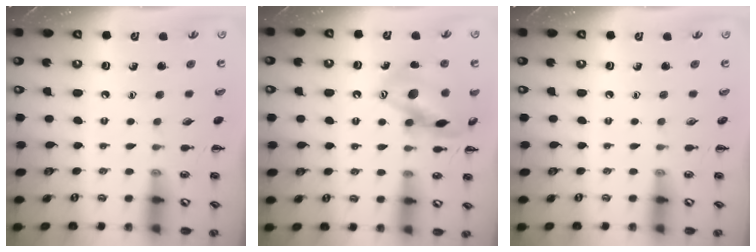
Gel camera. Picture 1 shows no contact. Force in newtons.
{"total": 15.4, "press": 15.4, "slide": 0.9}
{"total": 0.0}